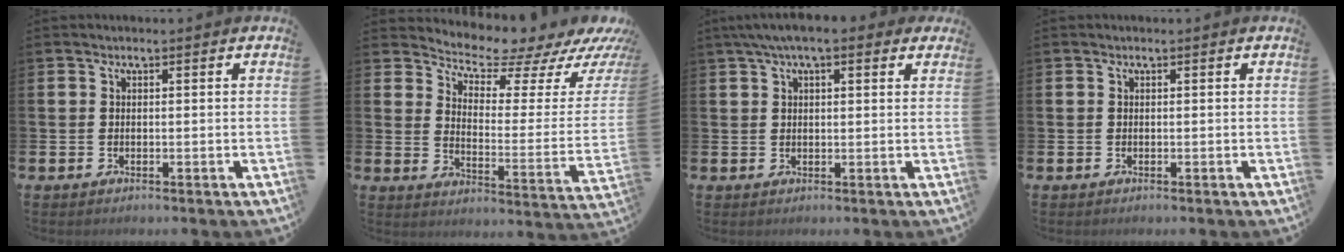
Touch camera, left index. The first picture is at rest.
{"total": 7.1, "force": [6.9, 1.2, 1.1], "torque": [-0.027, -0.076, 0.110]}
{"total": 4.7, "force": [3.2, 1.3, 3.1], "torque": [-0.052, 0.000, 0.054]}
{"total": 0.0}